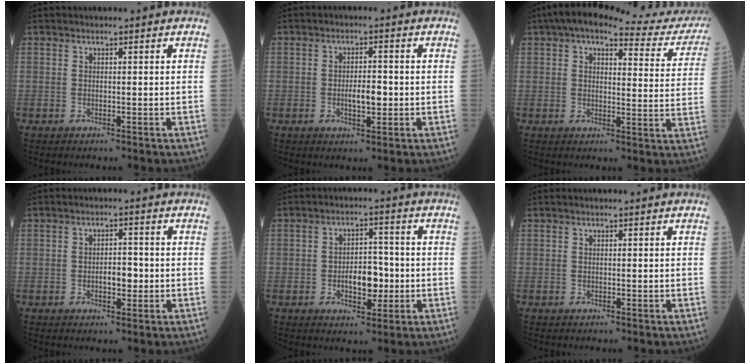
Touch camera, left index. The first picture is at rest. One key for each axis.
{"total": 3.4, "fx": -0.7, "fy": 1.4, "fz": 3.0, "tx": -0.050, "ty": 0.003, "tz": -0.011}
{"total": 19.3, "fx": 17.4, "fy": 3.7, "fz": 7.5, "tx": -0.090, "ty": -0.009, "tz": 0.195}
{"total": 3.3, "fx": -0.8, "fy": 1.5, "fz": 2.9, "tx": -0.045, "ty": 0.004, "tz": -0.011}
{"total": 5.9, "fx": -1.3, "fy": 3.1, "fz": 4.9, "tx": -0.081, "ty": 0.009, "tz": -0.018}
{"total": 0.0}